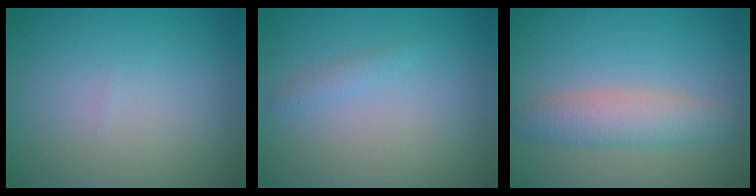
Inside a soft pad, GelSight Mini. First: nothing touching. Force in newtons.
{"total": 1.0, "press": 1.0, "slide": 0.0}
{"total": 3.6, "press": 3.6, "slide": 0.1}